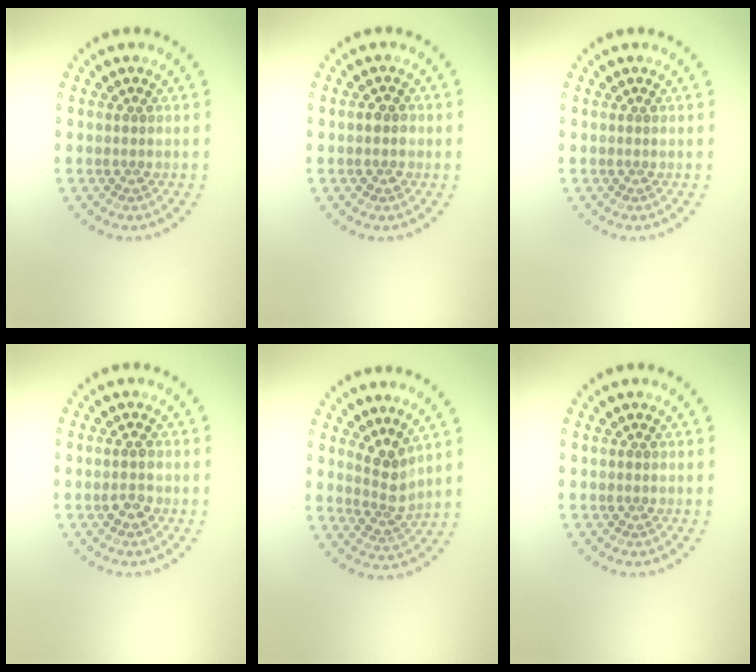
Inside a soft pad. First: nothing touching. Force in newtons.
{"total": 1.4, "press": 1.4, "slide": 0.4}
{"total": 0.0}
{"total": 1.4, "press": 1.4, "slide": 0.2}
{"total": 2.7, "press": 2.0, "slide": 1.8}
{"total": 0.0}